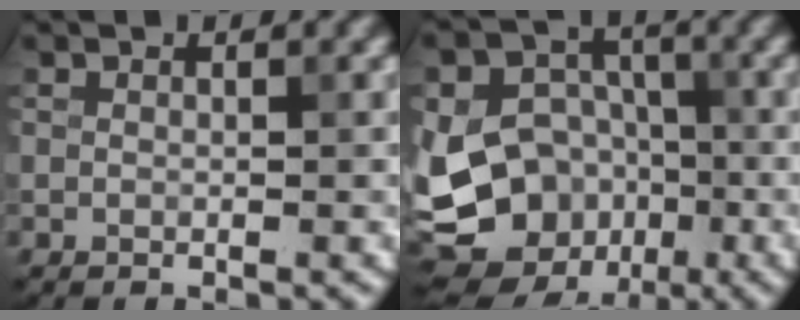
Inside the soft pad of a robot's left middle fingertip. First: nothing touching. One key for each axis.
{"total": 16.0, "fx": -4.5, "fy": 14.2, "fz": 5.8, "tx": -0.136, "ty": -0.033, "tz": -0.074}